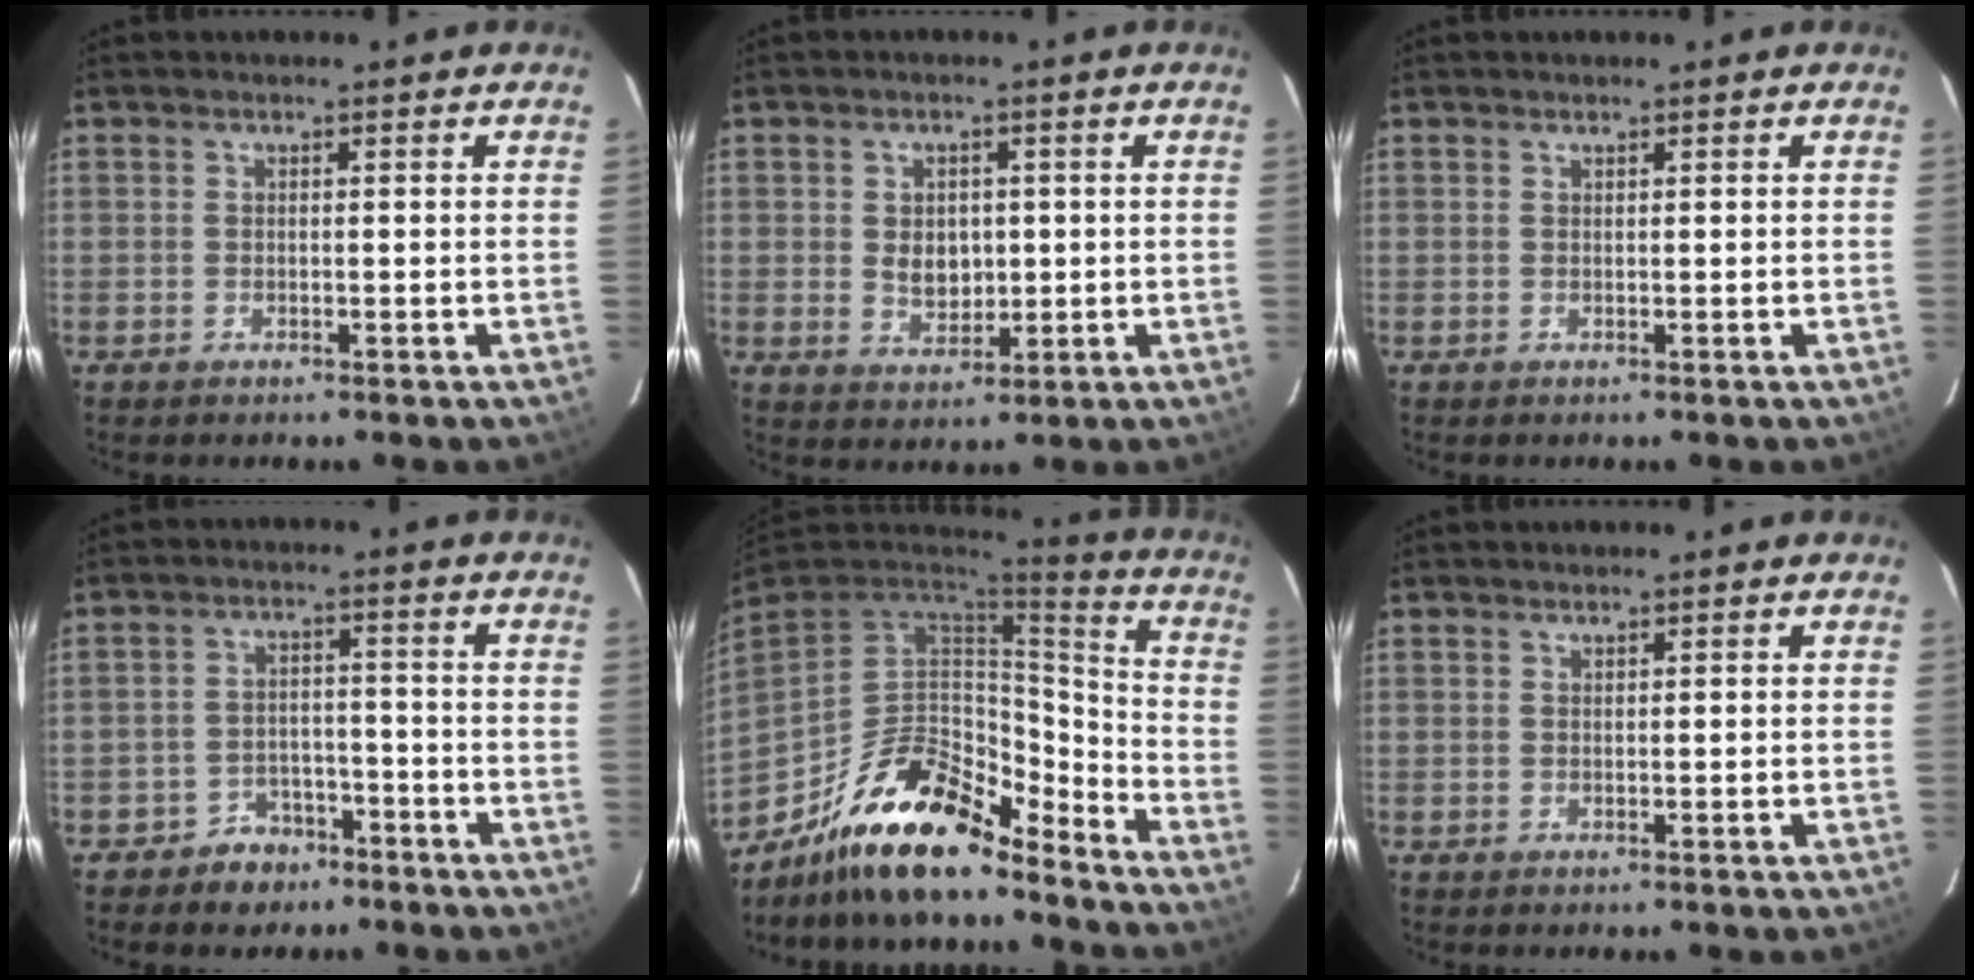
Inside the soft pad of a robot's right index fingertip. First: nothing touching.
{"total": 5.2, "force": [0.3, 4.0, 3.2], "torque": [-0.054, -0.002, 0.013]}
{"total": 0.0}
{"total": 5.9, "force": [-4.2, 4.0, 0.8], "torque": [-0.026, 0.023, -0.061]}
{"total": 20.0, "force": [-15.0, 7.2, 11.2], "torque": [-0.225, 0.003, -0.261]}
{"total": 0.0}